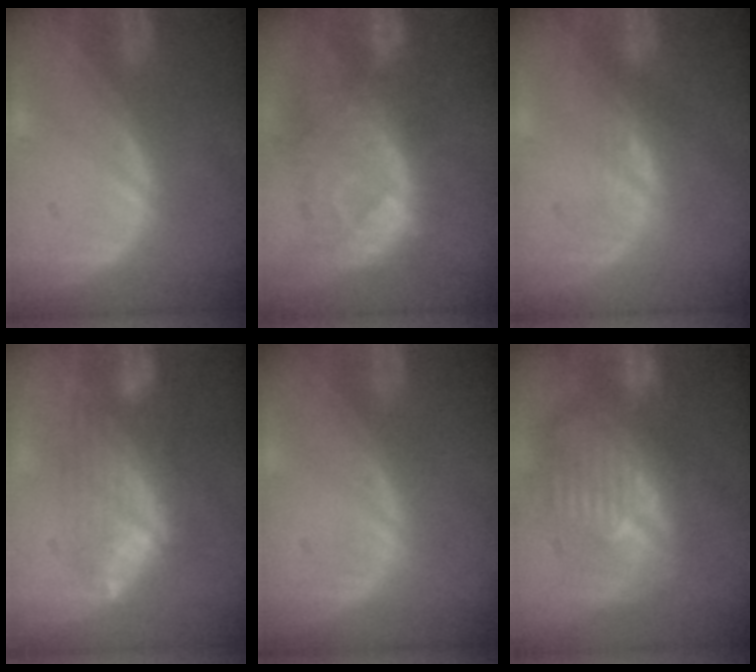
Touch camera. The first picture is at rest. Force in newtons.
{"total": 10.7, "press": 9.6, "slide": 4.7}
{"total": 1.4, "press": 1.4, "slide": 0.3}
{"total": 7.4, "press": 7.1, "slide": 2.1}
{"total": 0.0}
{"total": 11.6, "press": 10.1, "slide": 5.8}